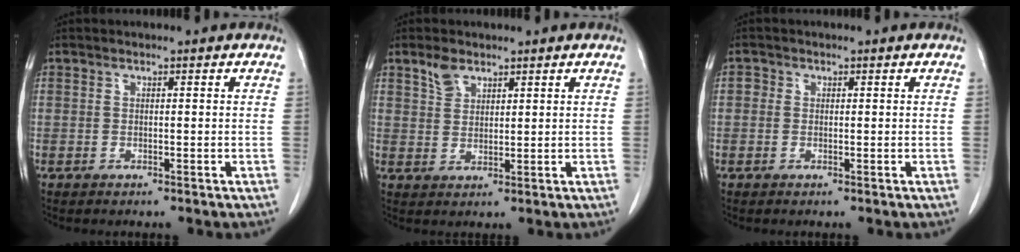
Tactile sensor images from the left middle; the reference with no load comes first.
{"total": 3.1, "force": [2.3, 1.6, 1.3], "torque": [-0.029, 0.003, 0.047]}
{"total": 0.9, "force": [0.1, 0.9, 0.3], "torque": [0.001, 0.001, -0.002]}